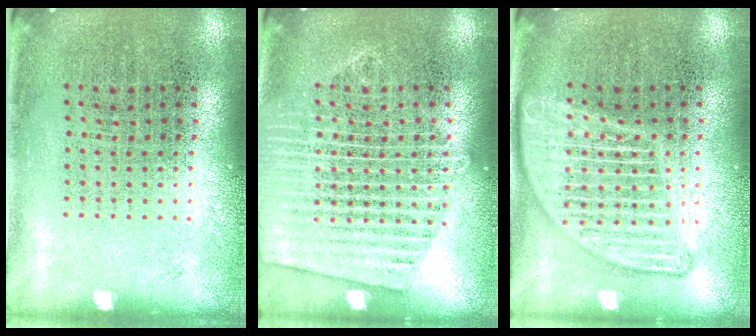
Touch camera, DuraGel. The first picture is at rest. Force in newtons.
{"total": 1.6, "press": 1.6, "slide": 0.2}
{"total": 2.8, "press": 2.8, "slide": 0.2}